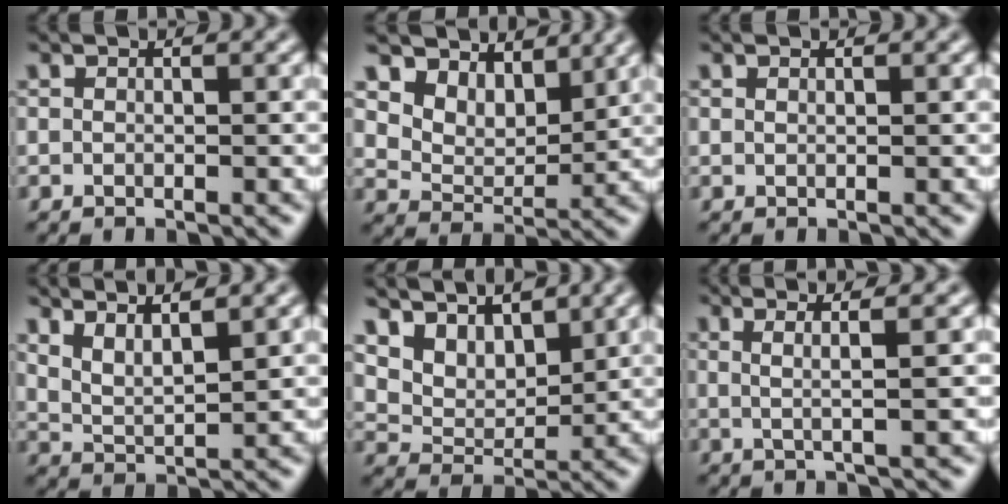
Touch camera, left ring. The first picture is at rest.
{"total": 7.2, "force": [5.2, 4.2, 2.7], "torque": [-0.072, -0.015, 0.102]}
{"total": 0.0}
{"total": 4.4, "force": [3.5, 1.1, 2.3], "torque": [-0.038, 0.010, 0.056]}
{"total": 7.5, "force": [5.5, 4.2, 2.9], "torque": [-0.093, -0.011, 0.113]}
{"total": 3.0, "force": [1.1, 0.5, 2.7], "torque": [-0.053, 0.004, 0.002]}